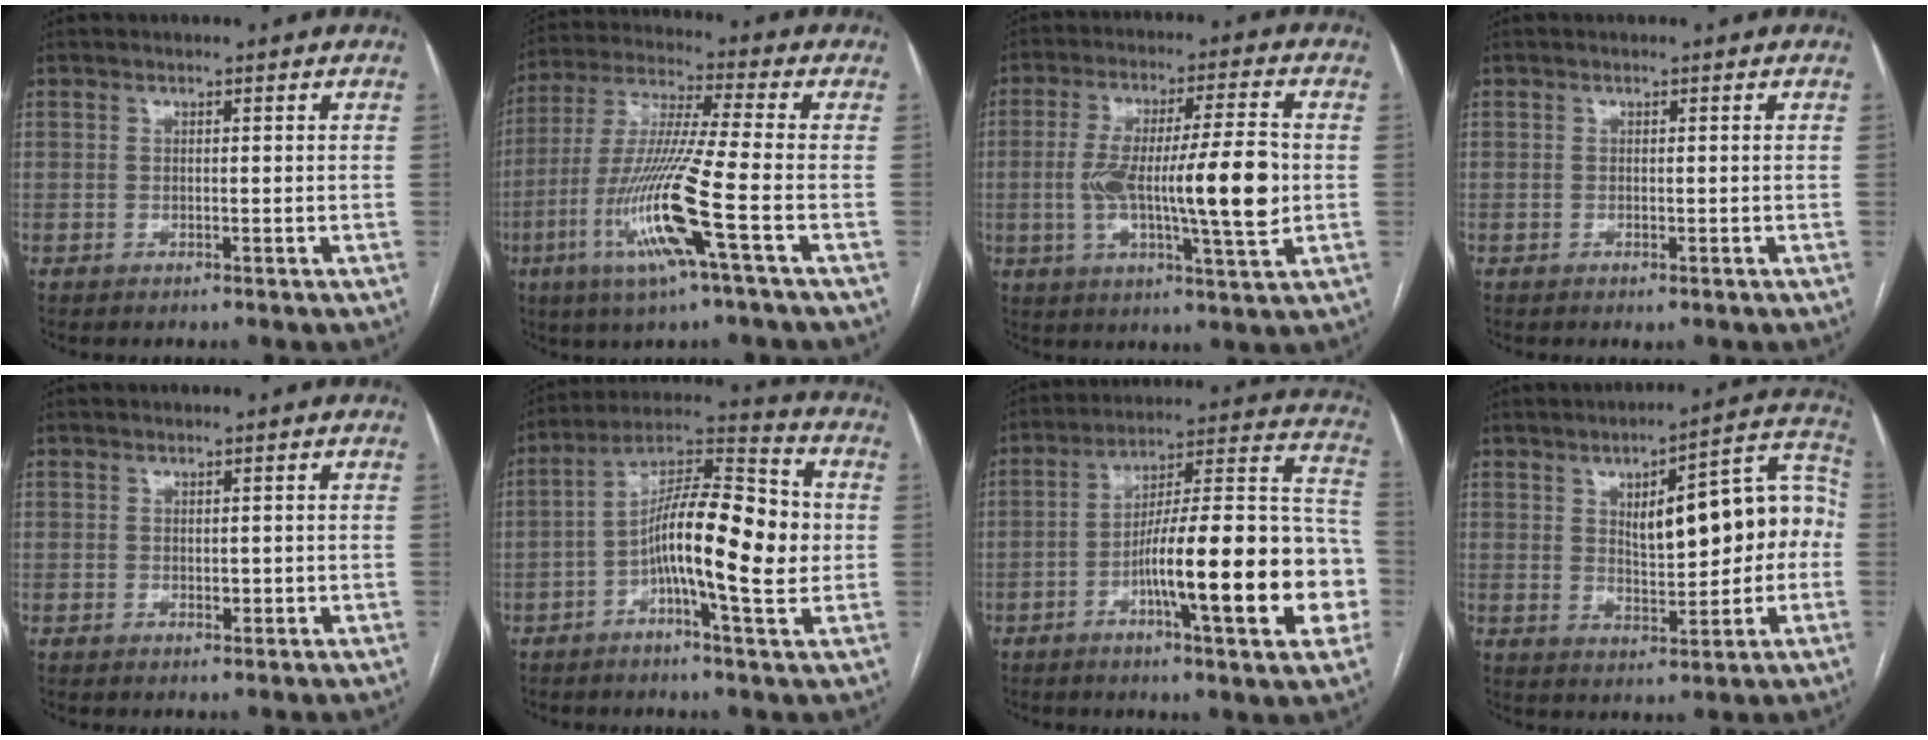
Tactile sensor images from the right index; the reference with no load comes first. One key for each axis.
{"total": 15.0, "fx": -5.5, "fy": -0.8, "fz": 13.9, "tx": -0.292, "ty": -0.017, "tz": -0.107}
{"total": 15.7, "fx": -1.1, "fy": 1.8, "fz": 15.5, "tx": -0.271, "ty": 0.008, "tz": -0.015}
{"total": 0.5, "fx": -0.3, "fy": 0.1, "fz": 0.4, "tx": -0.004, "ty": -0.002, "tz": -0.003}
{"total": 1.2, "fx": -0.1, "fy": 0.8, "fz": 0.8, "tx": -0.011, "ty": 0.001, "tz": 0.003}
{"total": 15.8, "fx": -1.6, "fy": 3.1, "fz": 15.4, "tx": -0.263, "ty": 0.025, "tz": -0.030}
{"total": 22.8, "fx": -6.4, "fy": 3.2, "fz": 21.6, "tx": -0.264, "ty": 0.024, "tz": -0.090}
{"total": 14.9, "fx": 1.1, "fy": 5.1, "fz": 14.0, "tx": -0.179, "ty": 0.043, "tz": 0.025}